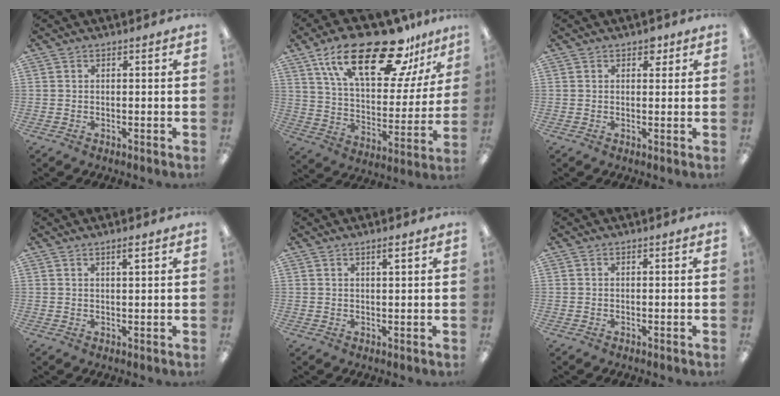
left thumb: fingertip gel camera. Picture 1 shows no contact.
{"total": 25.7, "force": [16.6, 10.2, 16.8], "torque": [-0.276, -0.087, 0.280]}
{"total": 2.4, "force": [1.4, 1.4, 1.2], "torque": [-0.001, -0.007, 0.020]}
{"total": 2.0, "force": [1.4, 0.1, 1.4], "torque": [-0.032, 0.000, 0.024]}
{"total": 1.8, "force": [1.3, 0.1, 1.3], "torque": [-0.028, 0.000, 0.022]}
{"total": 0.0}